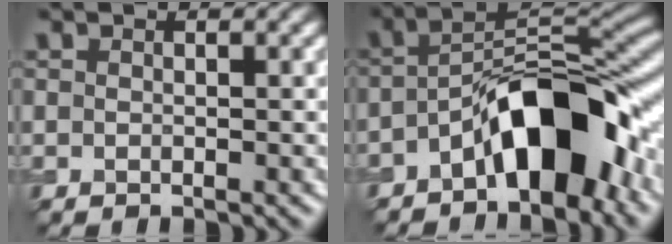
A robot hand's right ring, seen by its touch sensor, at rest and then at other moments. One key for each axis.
{"total": 9.2, "fx": -4.2, "fy": 3.4, "fz": 7.4, "tx": -0.109, "ty": 0.025, "tz": -0.072}